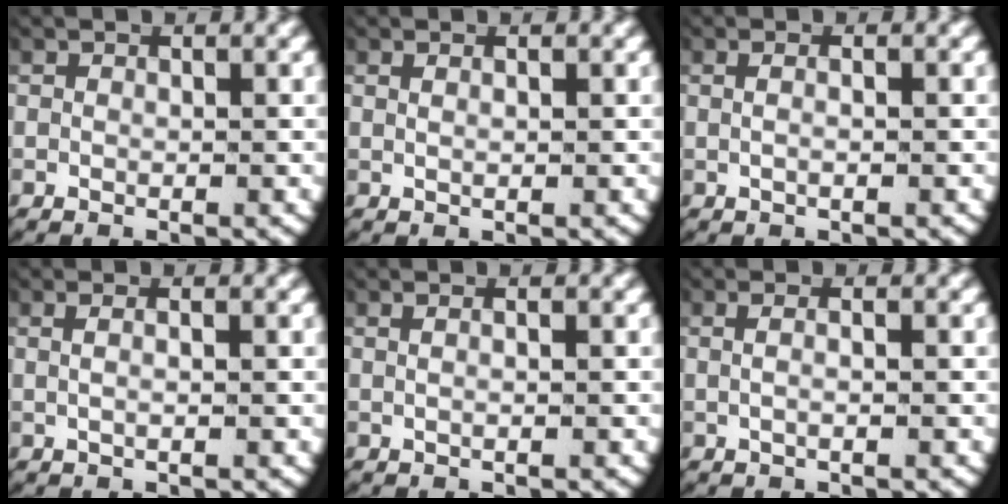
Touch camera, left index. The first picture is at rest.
{"total": 0.6, "force": [0.3, -0.2, 0.5], "torque": [-0.017, -0.003, 0.010]}
{"total": 0.9, "force": [-0.2, 0.0, 0.9], "torque": [-0.022, -0.002, -0.002]}
{"total": 1.1, "force": [0.1, 0.0, 1.1], "torque": [-0.026, -0.002, 0.003]}
{"total": 0.7, "force": [0.0, -0.2, 0.7], "torque": [-0.018, 0.000, 0.001]}
{"total": 1.3, "force": [-0.2, 0.1, 1.3], "torque": [-0.029, -0.002, -0.003]}